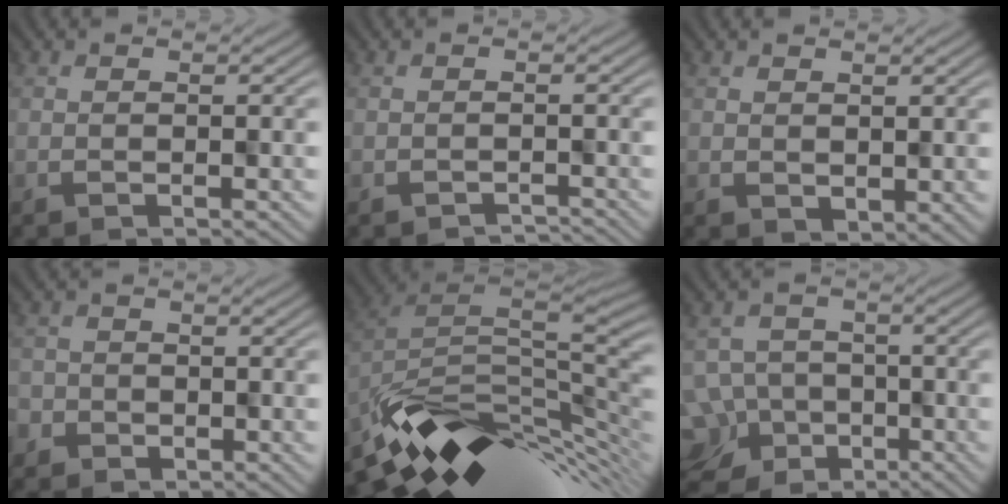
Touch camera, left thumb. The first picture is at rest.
{"total": 1.6, "force": [-1.6, 0.3, 0.0], "torque": [0.003, 0.002, -0.022]}
{"total": 2.2, "force": [0.2, 1.7, 1.3], "torque": [-0.023, -0.012, 0.017]}
{"total": 3.3, "force": [-1.6, 2.8, 0.2], "torque": [0.002, -0.003, -0.027]}
{"total": 12.1, "force": [-3.9, 6.3, 9.6], "torque": [-0.205, -0.019, -0.063]}
{"total": 11.8, "force": [-7.0, 9.0, 2.9], "torque": [-0.089, -0.048, -0.097]}